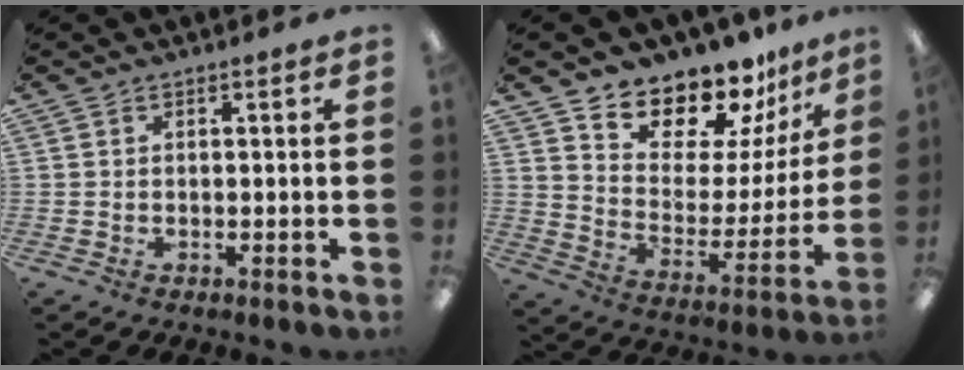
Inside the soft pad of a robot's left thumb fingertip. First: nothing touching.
{"total": 14.0, "force": [13.0, 4.8, 1.8], "torque": [-0.039, -0.133, 0.235]}